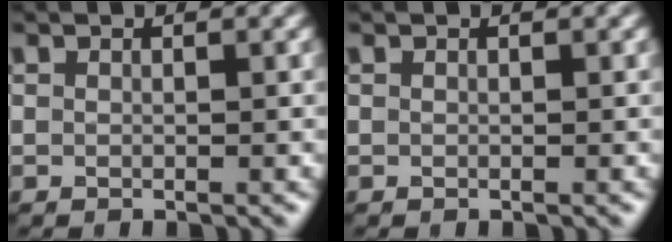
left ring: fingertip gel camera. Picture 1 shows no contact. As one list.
[{"total": 0.0}]